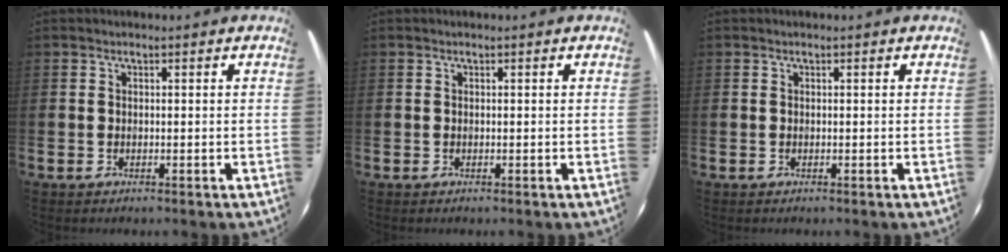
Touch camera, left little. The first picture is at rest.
{"total": 0.0}
{"total": 0.0}